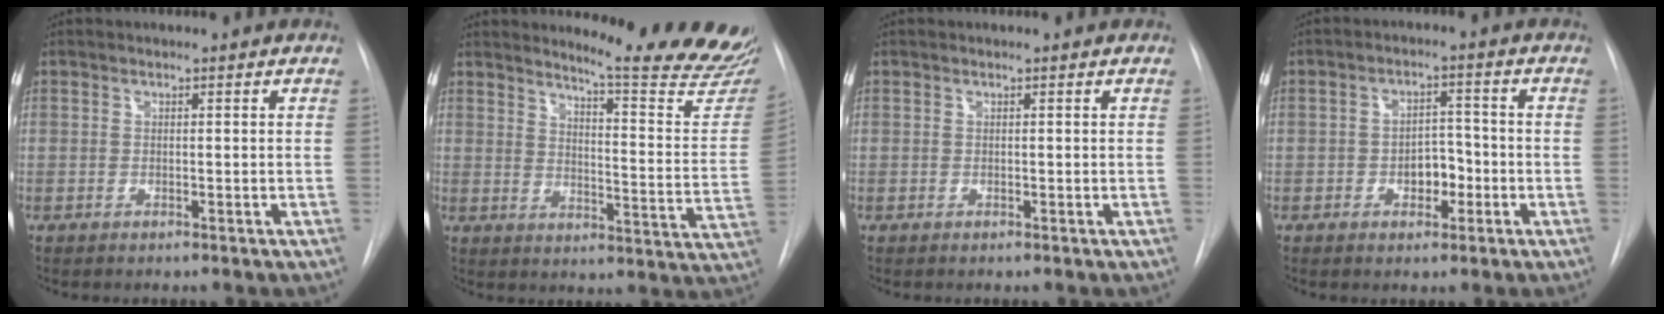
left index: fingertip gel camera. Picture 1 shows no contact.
{"total": 19.0, "force": [17.8, 0.1, 6.4], "torque": [-0.082, -0.135, 0.203]}
{"total": 0.0}
{"total": 4.6, "force": [-2.0, 2.8, 3.0], "torque": [-0.040, 0.008, -0.031]}